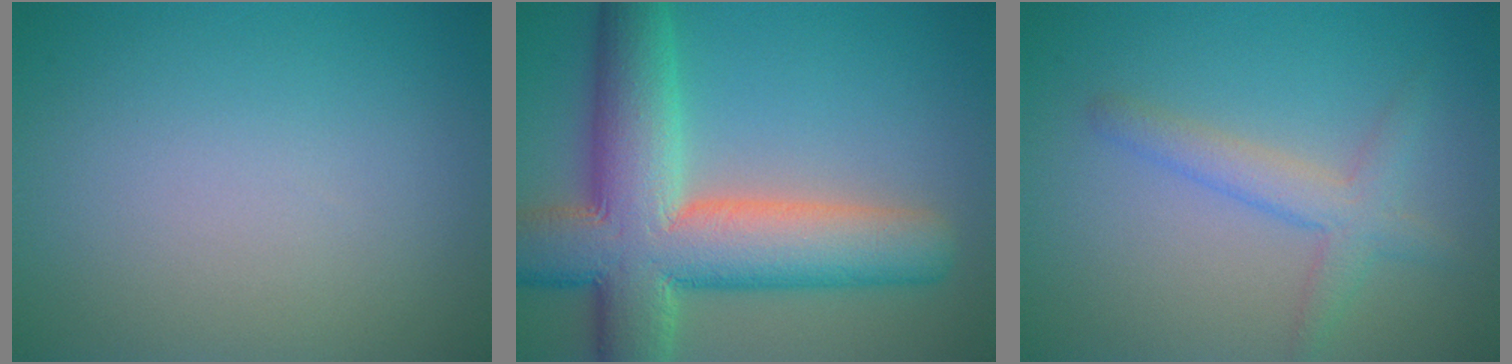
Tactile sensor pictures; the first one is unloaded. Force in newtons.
{"total": 12.2, "press": 12.2, "slide": 0.7}
{"total": 2.8, "press": 2.8, "slide": 0.1}